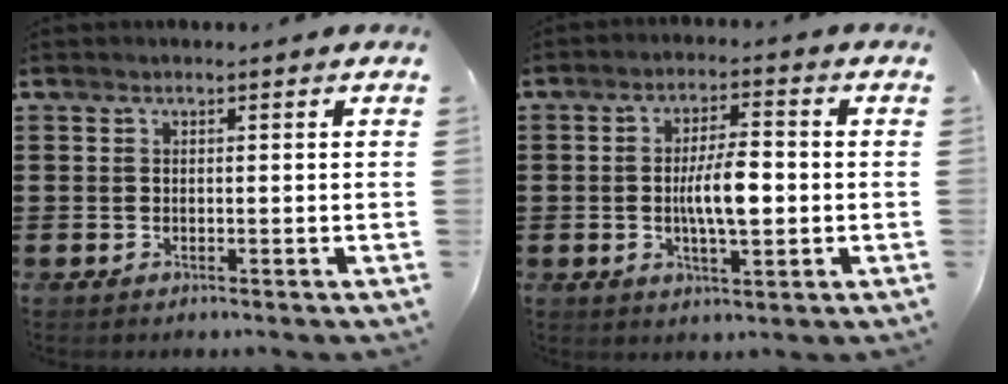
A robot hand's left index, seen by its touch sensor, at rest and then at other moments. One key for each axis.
{"total": 6.9, "fx": -0.6, "fy": 2.2, "fz": 6.5, "tx": -0.122, "ty": -0.002, "tz": -0.018}